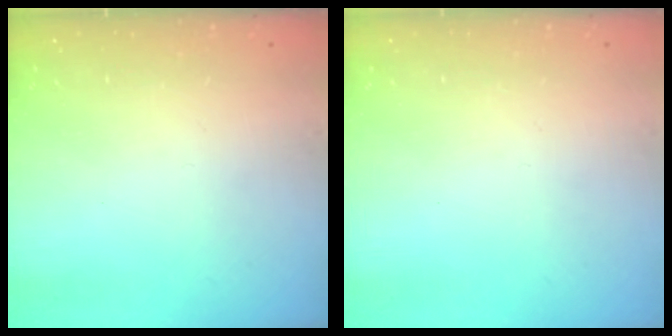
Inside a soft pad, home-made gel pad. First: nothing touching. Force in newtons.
{"total": 0.0}